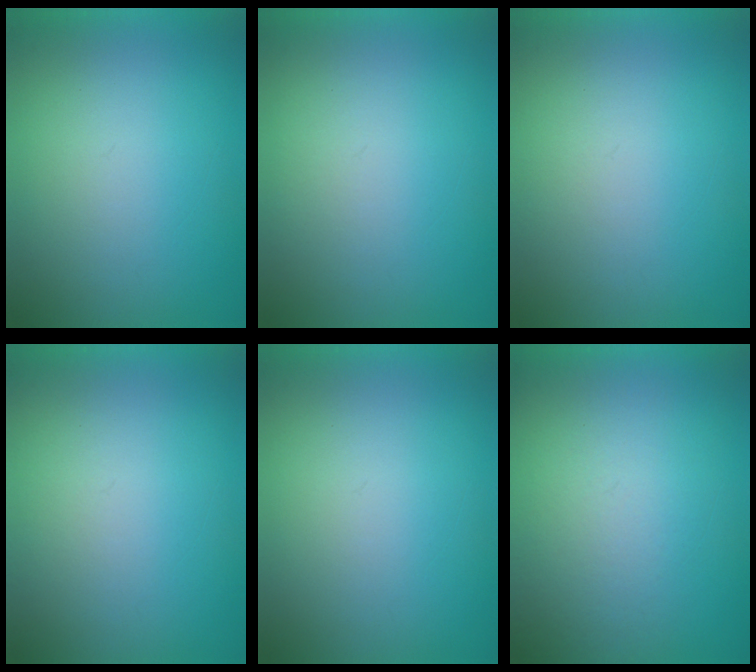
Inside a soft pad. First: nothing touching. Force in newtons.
{"total": 1.1}
{"total": 1.0}
{"total": 1.0}
{"total": 0.0}
{"total": 4.6}